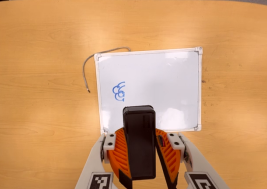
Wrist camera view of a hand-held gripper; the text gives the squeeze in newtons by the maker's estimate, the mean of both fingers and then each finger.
{"total": 9.1, "left": 9.5, "right": 8.6}